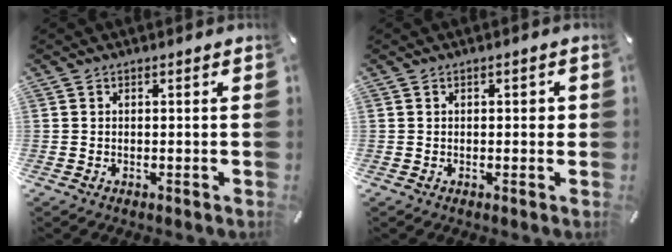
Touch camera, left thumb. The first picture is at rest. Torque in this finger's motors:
{"motor_torque": [0.19, 0.00, 0.05, 0.12, 0.04]}